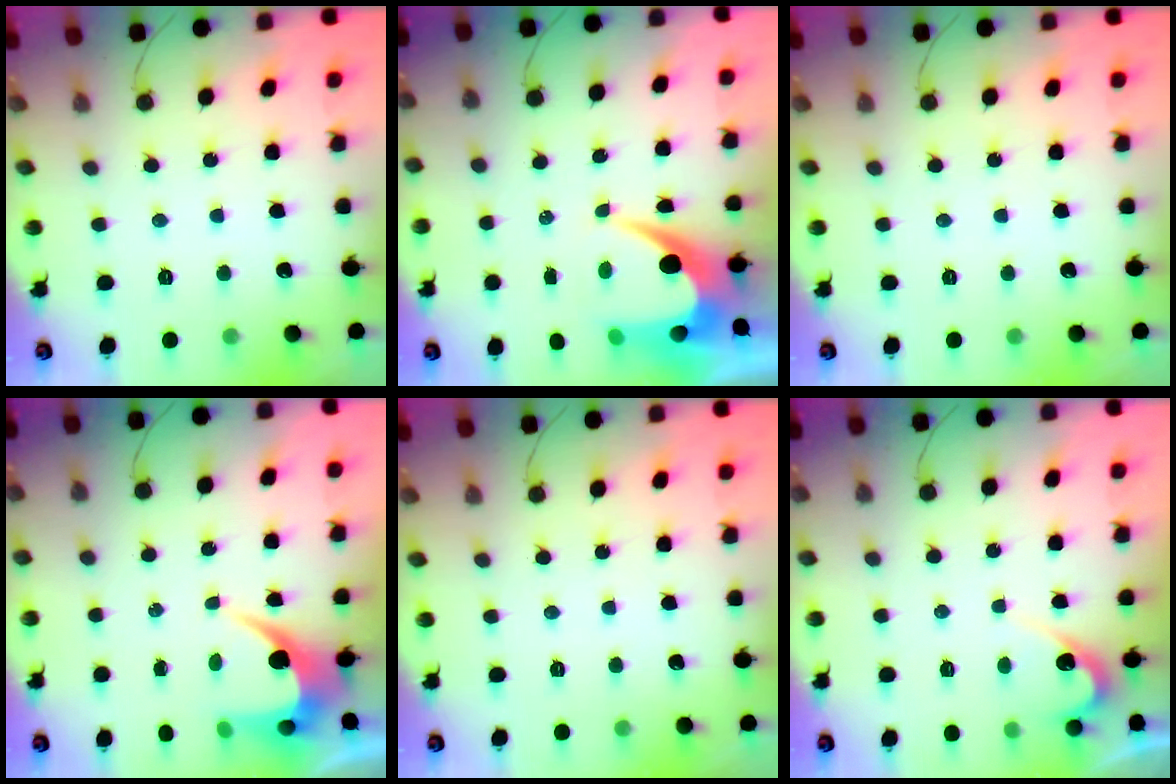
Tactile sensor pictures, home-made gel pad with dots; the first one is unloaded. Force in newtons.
{"total": 8.4, "press": 8.3, "slide": 0.7}
{"total": 0.0}
{"total": 6.8, "press": 6.8, "slide": 0.5}
{"total": 0.0}
{"total": 4.1, "press": 4.1, "slide": 0.3}